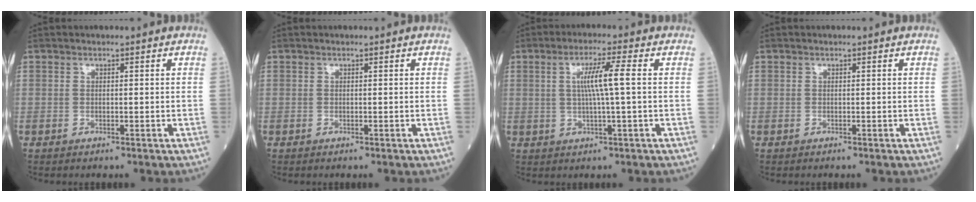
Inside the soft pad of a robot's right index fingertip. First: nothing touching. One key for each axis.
{"total": 0.0}
{"total": 5.6, "fx": 0.7, "fy": -0.5, "fz": 5.5, "tx": -0.102, "ty": 0.004, "tz": 0.015}
{"total": 0.0}